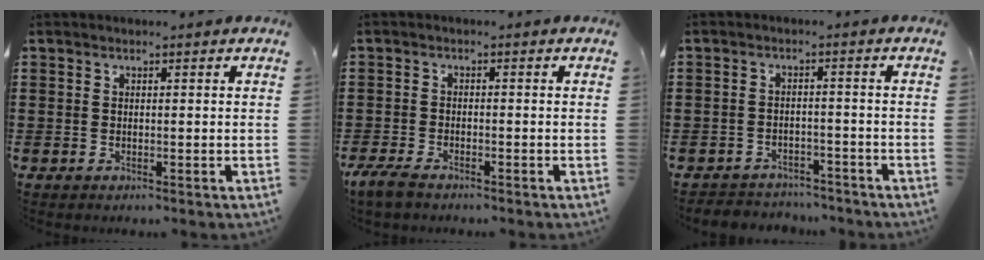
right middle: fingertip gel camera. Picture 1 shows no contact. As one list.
[{"total": 2.7, "force": [-2.1, 0.8, 1.5], "torque": [-0.049, -0.004, -0.047]}, {"total": 3.0, "force": [-2.9, 0.6, -0.3], "torque": [-0.004, -0.002, -0.064]}]